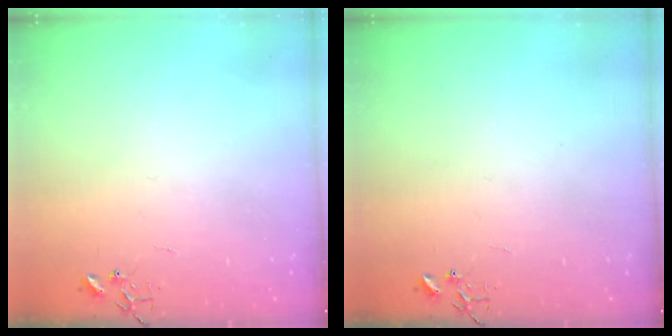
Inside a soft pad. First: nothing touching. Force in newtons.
{"total": 0.0}